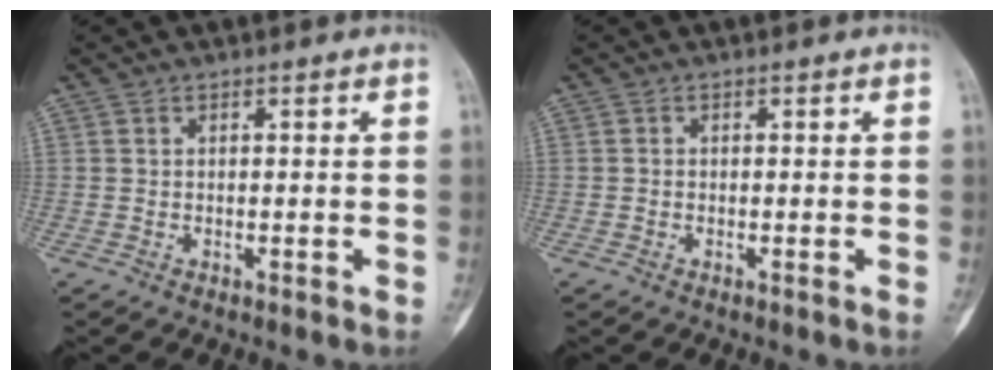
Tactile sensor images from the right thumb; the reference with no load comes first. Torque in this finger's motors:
{"motor_torque": [-0.68, -0.05, -0.14, 0.14, -0.10]}